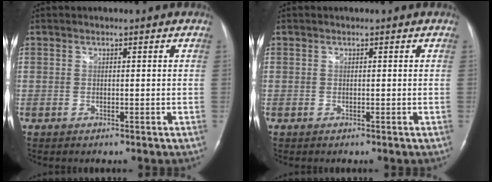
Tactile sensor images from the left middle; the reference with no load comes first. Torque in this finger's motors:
{"motor_torque": [-0.08, 0.00, 0.00, 0.01]}